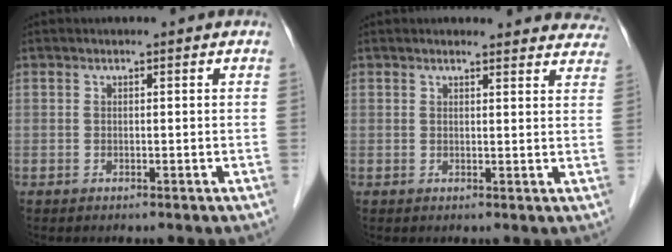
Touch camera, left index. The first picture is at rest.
{"total": 10.9, "force": [10.4, 2.6, 2.0], "torque": [0.018, -0.009, 0.081]}